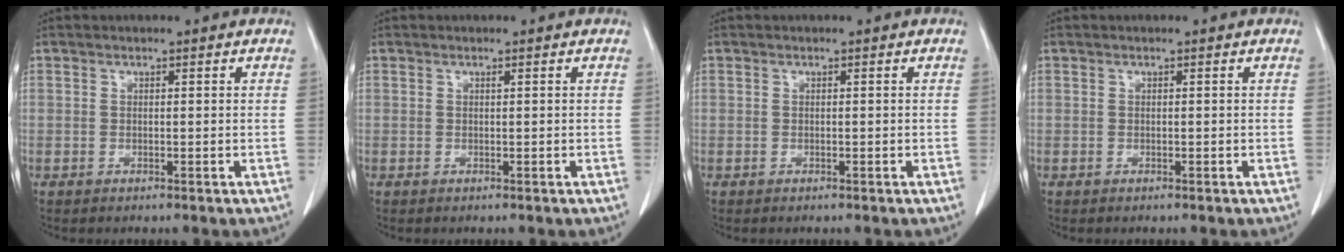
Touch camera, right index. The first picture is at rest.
{"total": 0.0}
{"total": 0.0}
{"total": 0.0}